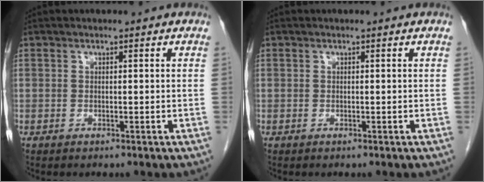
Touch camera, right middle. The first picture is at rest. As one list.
[{"total": 0.0}]